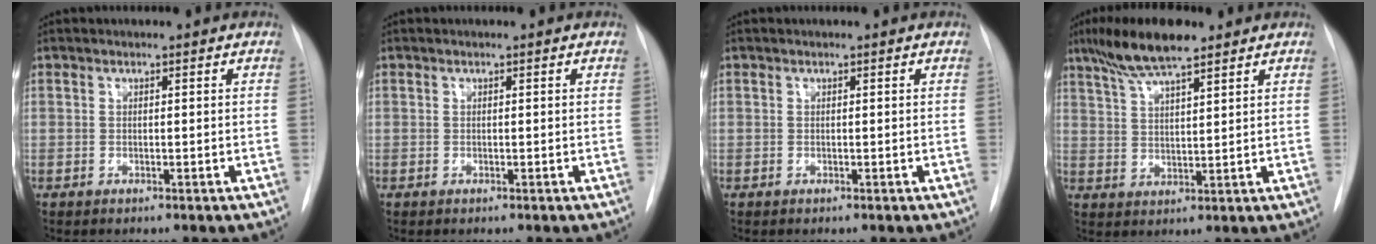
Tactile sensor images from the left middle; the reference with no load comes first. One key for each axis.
{"total": 0.0}
{"total": 0.0}
{"total": 9.5, "fx": 7.0, "fy": 1.4, "fz": 6.2, "tx": -0.123, "ty": 0.013, "tz": 0.127}